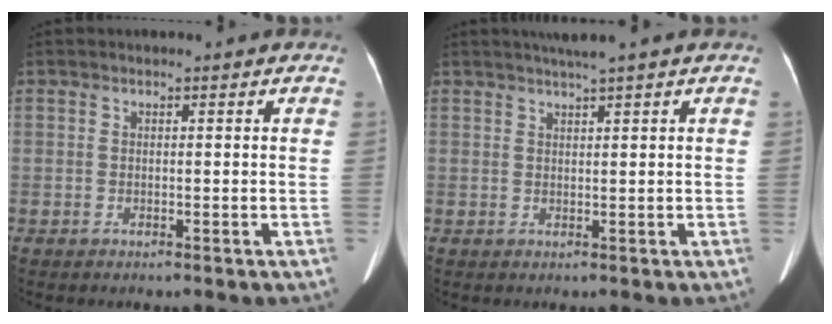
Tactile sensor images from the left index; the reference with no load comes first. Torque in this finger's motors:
{"motor_torque": [0.16, -0.33, 0.05, 0.05]}